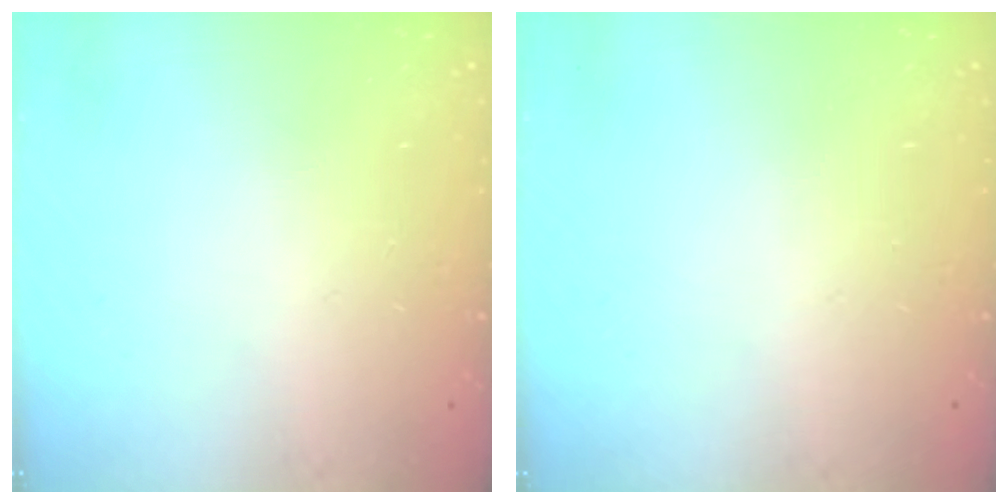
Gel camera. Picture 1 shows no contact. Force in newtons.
{"total": 0.0}